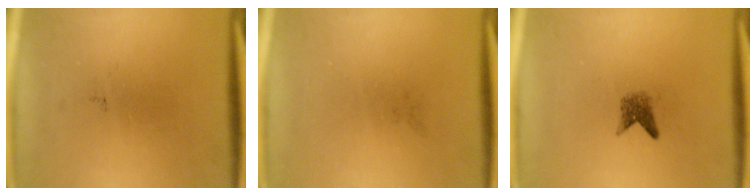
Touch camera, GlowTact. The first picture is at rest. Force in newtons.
{"total": 0.0}
{"total": 1.9}